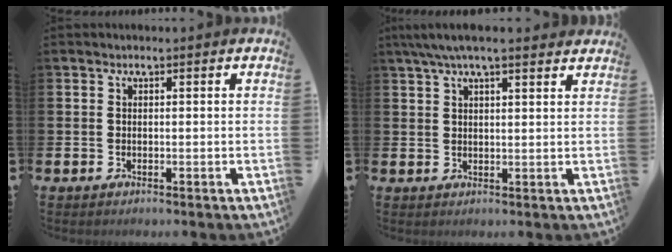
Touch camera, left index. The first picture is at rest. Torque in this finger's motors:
{"motor_torque": [1.07, -1.07, 0.53, 0.21]}